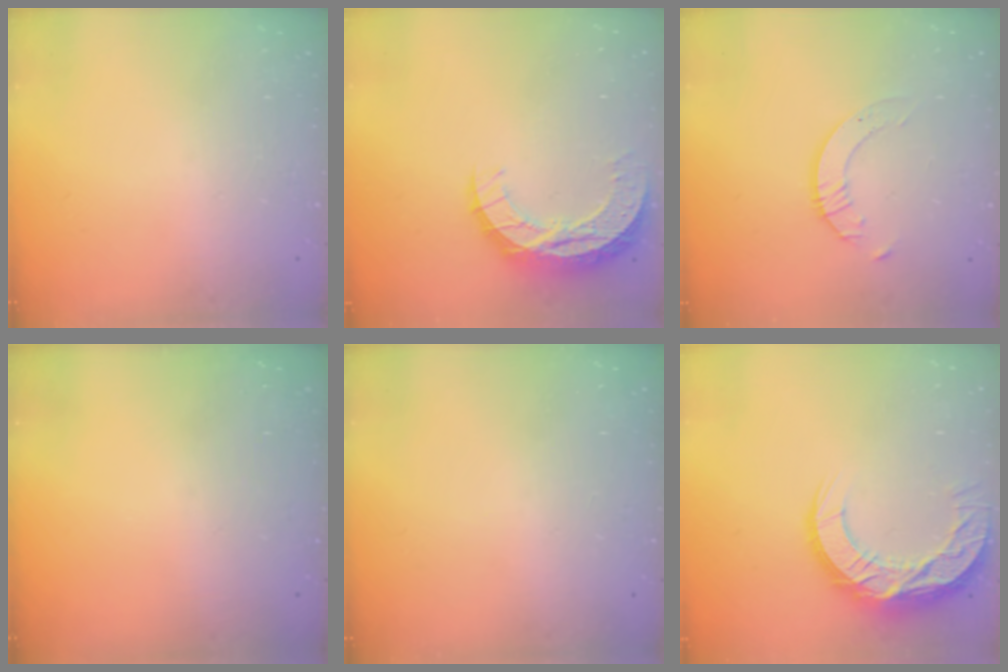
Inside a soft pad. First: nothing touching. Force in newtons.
{"total": 10.9, "press": 10.9, "slide": 0.7}
{"total": 2.1, "press": 2.1, "slide": 0.2}
{"total": 0.0}
{"total": 0.0}
{"total": 15.4, "press": 15.3, "slide": 1.0}